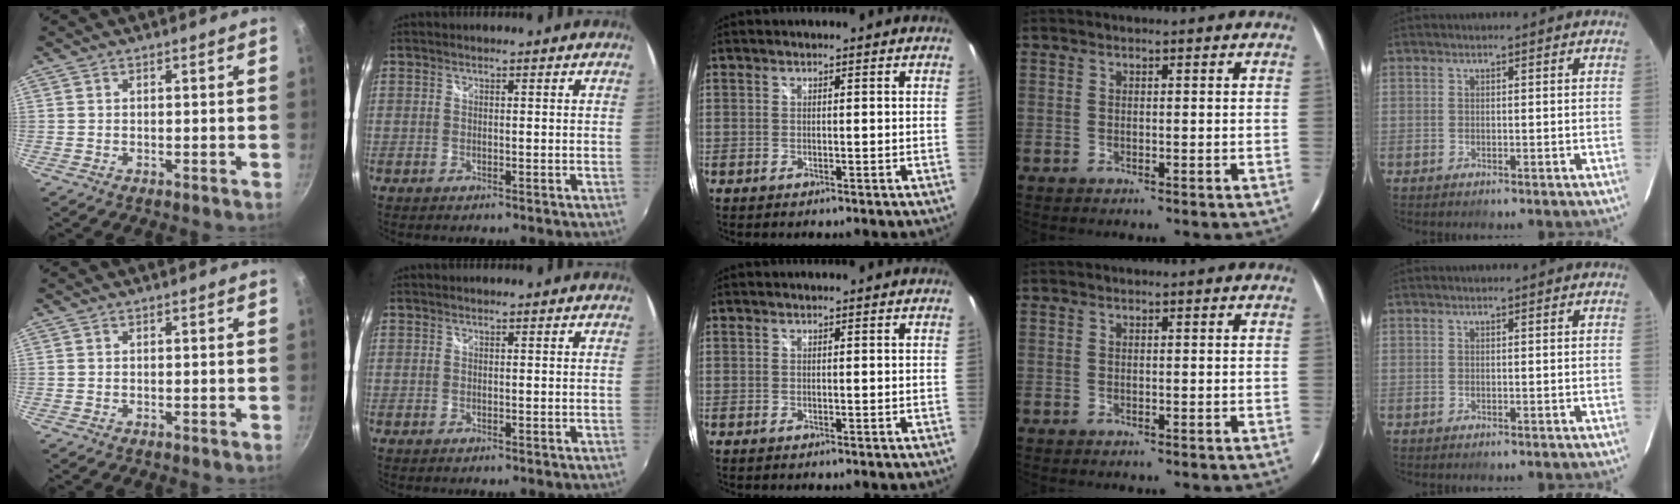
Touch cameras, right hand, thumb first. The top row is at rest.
{}